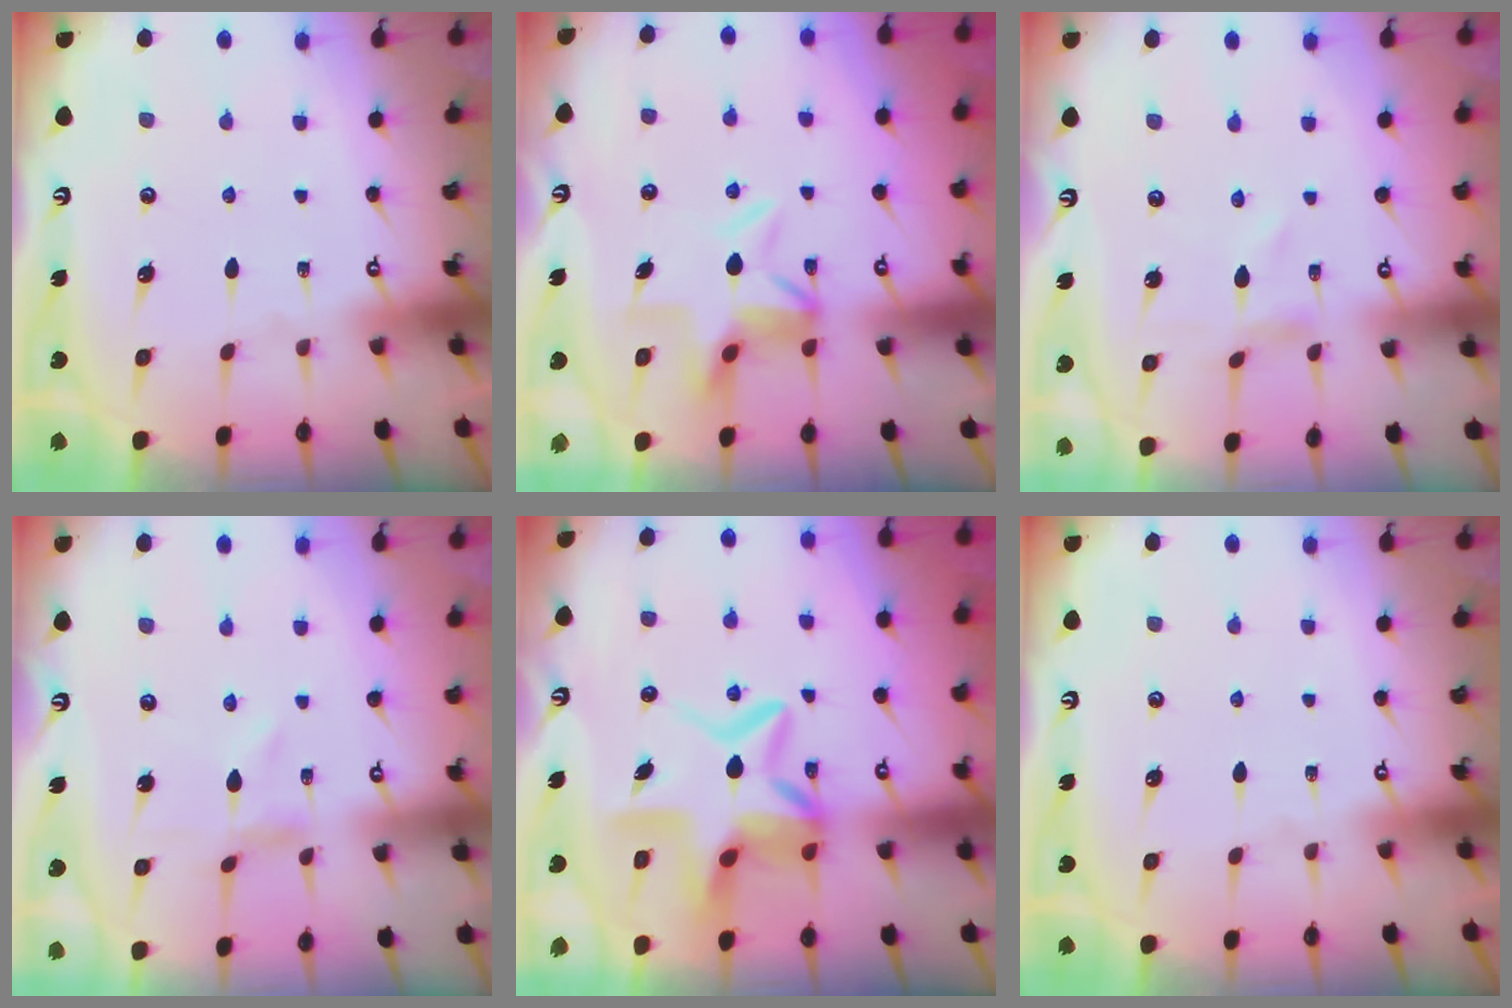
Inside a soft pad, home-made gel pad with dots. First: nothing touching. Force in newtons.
{"total": 4.7, "press": 4.4, "slide": 1.7}
{"total": 0.8, "press": 0.8, "slide": 0.1}
{"total": 0.0}
{"total": 10.2, "press": 9.9, "slide": 2.5}
{"total": 0.0}